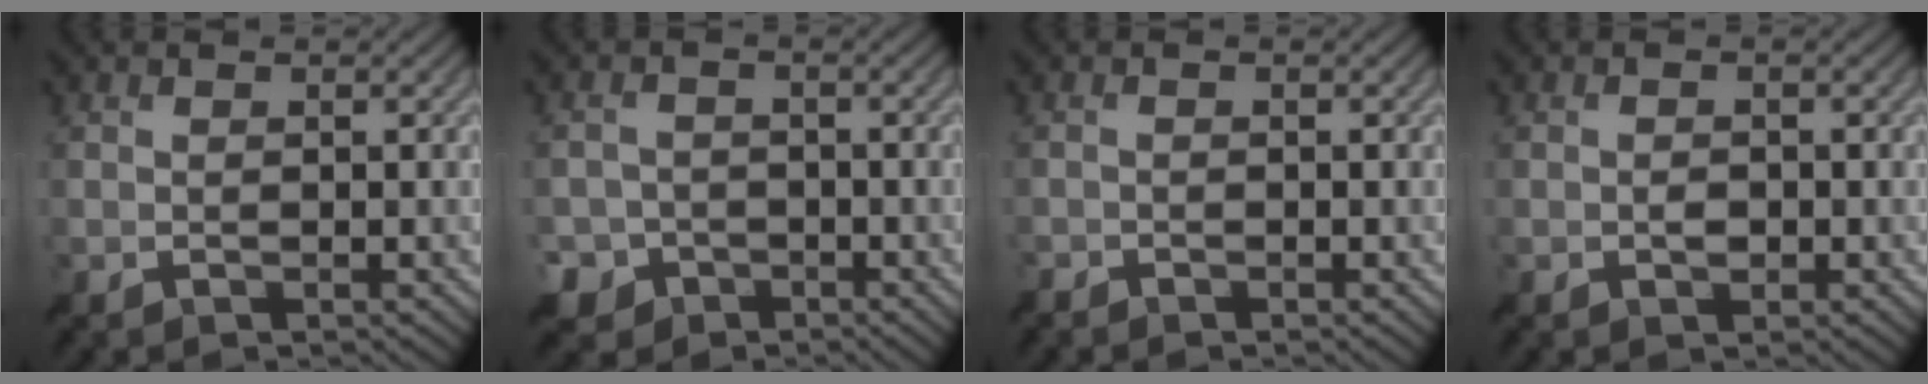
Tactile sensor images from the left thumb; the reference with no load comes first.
{"total": 4.9, "force": [-2.7, 4.1, 0.7], "torque": [-0.012, -0.005, -0.065]}
{"total": 0.9, "force": [-0.8, 0.3, 0.0], "torque": [0.000, 0.000, -0.020]}
{"total": 1.2, "force": [-0.3, 0.9, 0.7], "torque": [-0.012, -0.002, -0.009]}